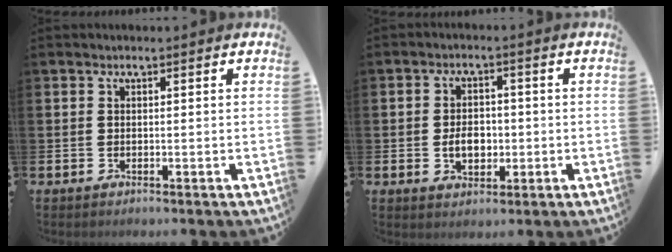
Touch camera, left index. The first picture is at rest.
{"total": 4.1, "force": [-0.6, 2.9, 2.8], "torque": [-0.041, 0.001, -0.016]}